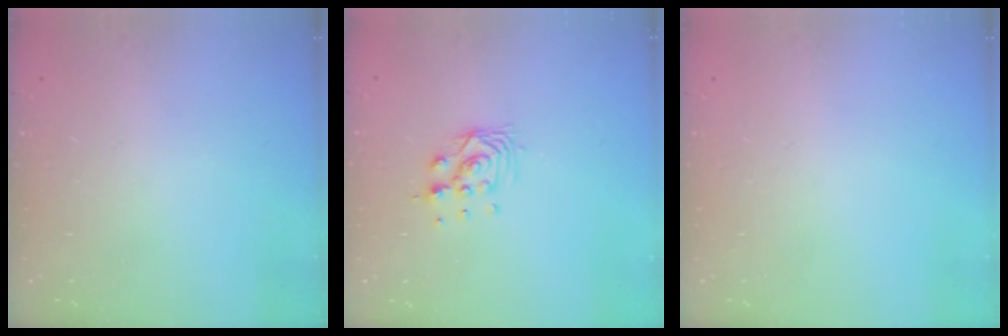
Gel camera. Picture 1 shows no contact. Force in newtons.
{"total": 7.9, "press": 7.8, "slide": 0.6}
{"total": 0.0}